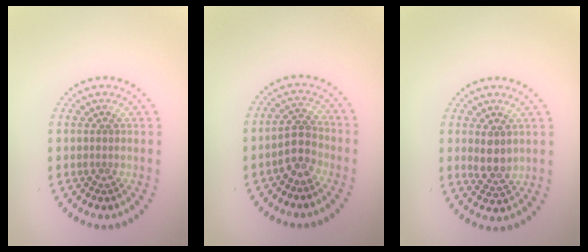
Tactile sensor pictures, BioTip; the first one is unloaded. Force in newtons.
{"total": 2.7, "press": 2.5, "slide": 1.0}
{"total": 2.3, "press": 2.1, "slide": 1.1}